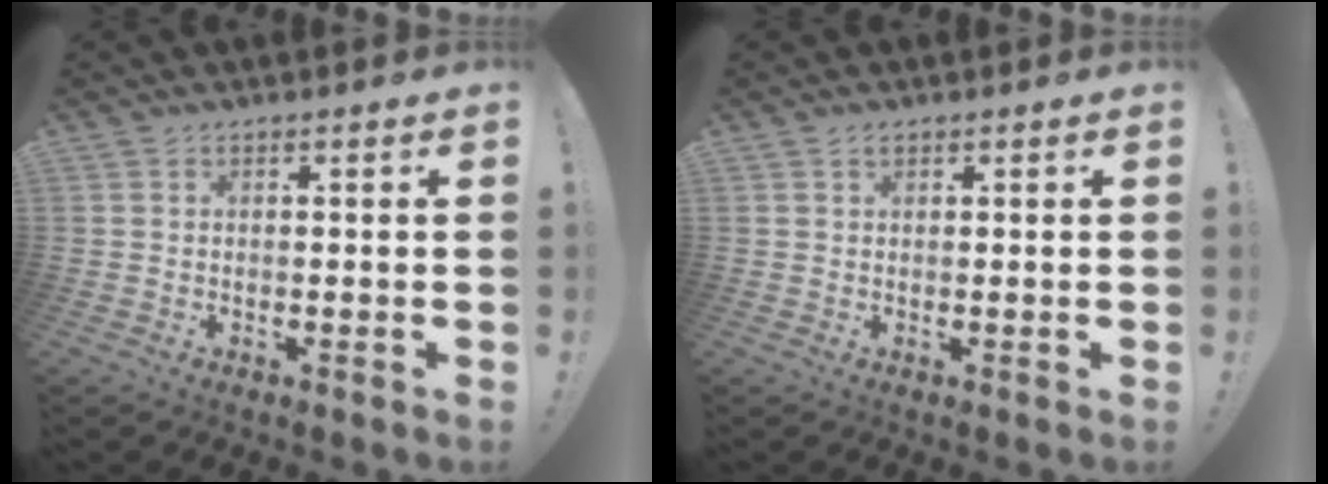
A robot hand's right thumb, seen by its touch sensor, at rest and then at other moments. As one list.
[{"total": 0.9, "force": [0.7, 0.4, 0.4], "torque": [-0.008, 0.001, 0.012]}]